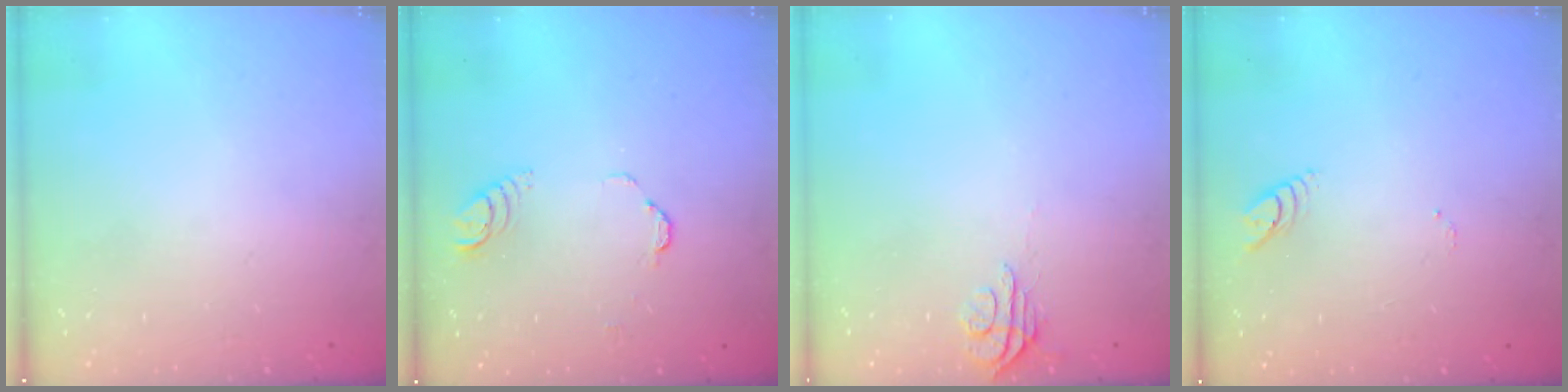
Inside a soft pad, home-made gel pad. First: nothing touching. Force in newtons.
{"total": 3.0, "press": 3.0, "slide": 0.2}
{"total": 4.9, "press": 4.8, "slide": 0.4}
{"total": 3.7, "press": 3.7, "slide": 0.4}